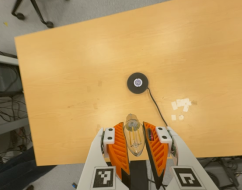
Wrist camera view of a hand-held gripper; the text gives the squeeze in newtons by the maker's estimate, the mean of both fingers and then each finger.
{"total": 13.5, "left": 14.7, "right": 12.2}